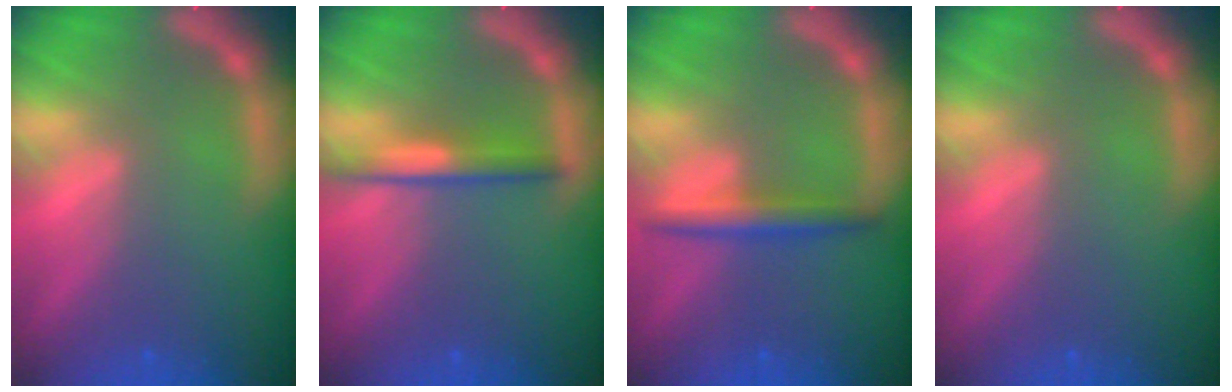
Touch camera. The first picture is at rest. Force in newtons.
{"total": 3.0}
{"total": 3.0}
{"total": 0.0}